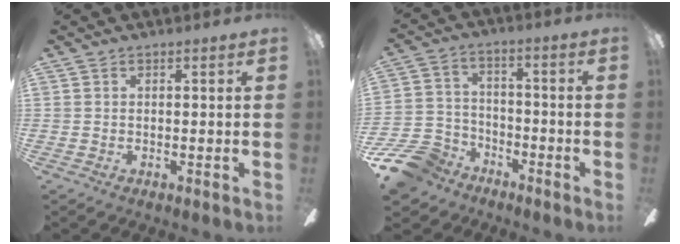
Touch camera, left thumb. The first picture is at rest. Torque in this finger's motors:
{"motor_torque": [-0.14, 0.91, 0.12, -0.01, 0.01]}